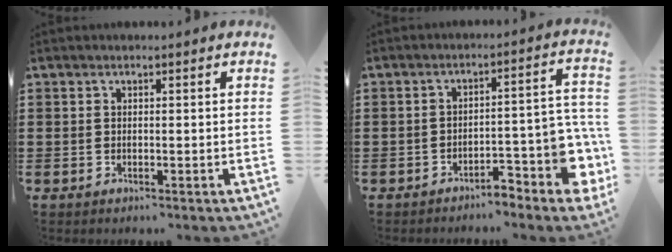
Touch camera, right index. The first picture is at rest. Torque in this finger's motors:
{"motor_torque": [1.00, 0.01, 0.23, 0.04]}